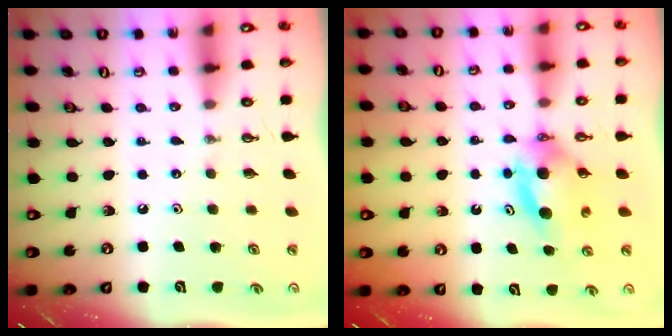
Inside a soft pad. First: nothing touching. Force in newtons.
{"total": 5.8, "press": 5.5, "slide": 1.7}